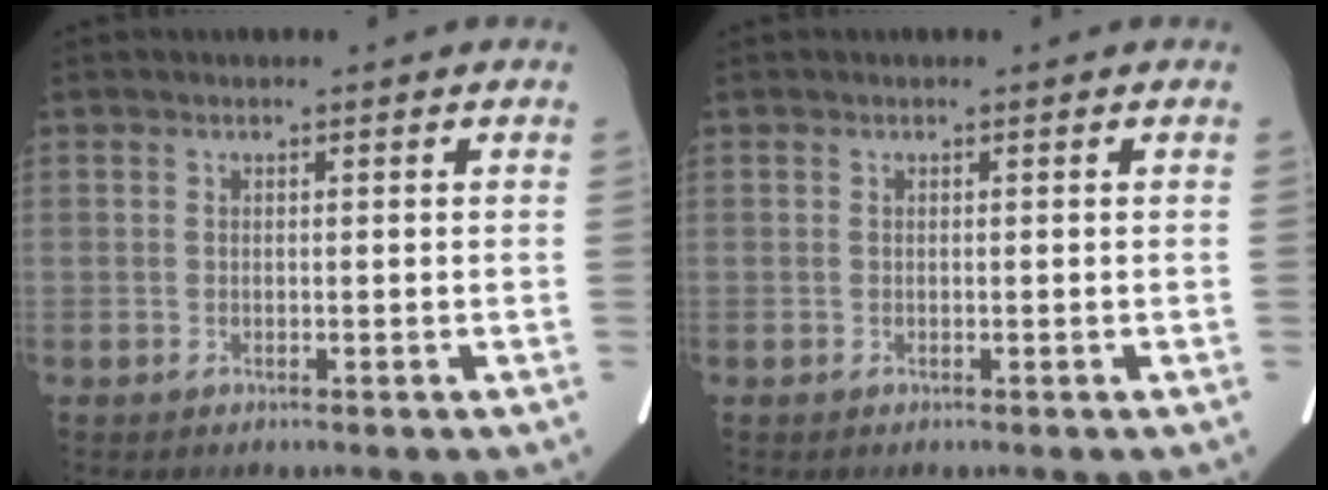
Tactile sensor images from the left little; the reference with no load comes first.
{"total": 0.0}